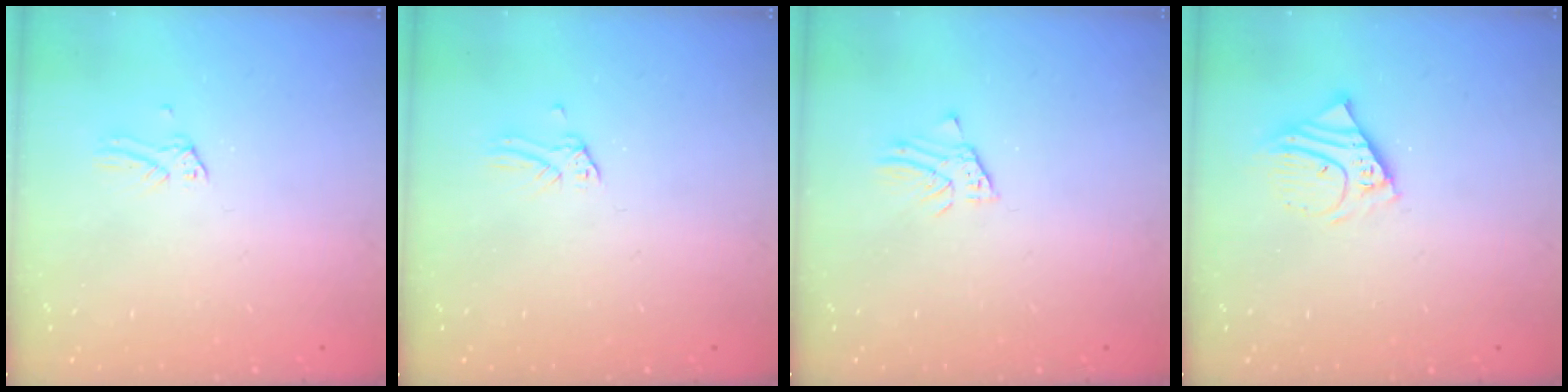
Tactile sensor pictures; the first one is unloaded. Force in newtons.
{"total": 0.0}
{"total": 1.5, "press": 1.5, "slide": 0.1}
{"total": 6.5, "press": 6.5, "slide": 0.8}